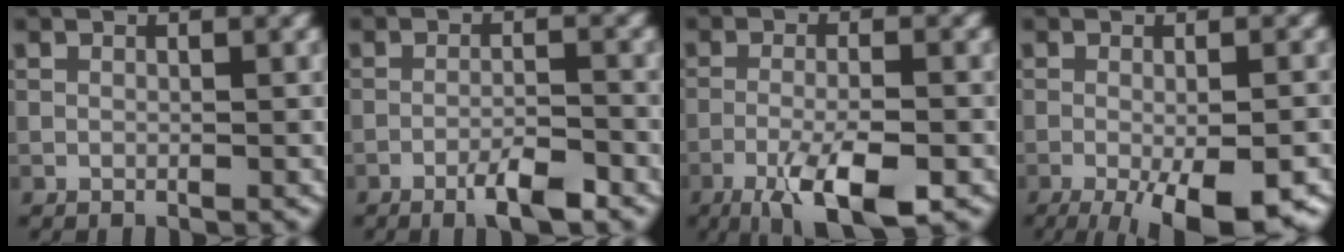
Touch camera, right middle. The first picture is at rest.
{"total": 3.6, "force": [-2.3, 0.6, 2.6], "torque": [-0.047, 0.004, -0.045]}
{"total": 6.8, "force": [-3.9, 1.6, 5.4], "torque": [-0.098, -0.006, -0.069]}
{"total": 8.6, "force": [-4.4, 2.1, 7.1], "torque": [-0.110, -0.014, -0.064]}